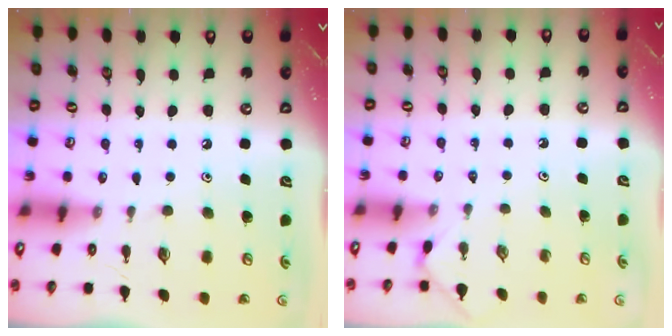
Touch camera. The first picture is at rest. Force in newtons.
{"total": 2.4, "press": 2.4, "slide": 0.5}